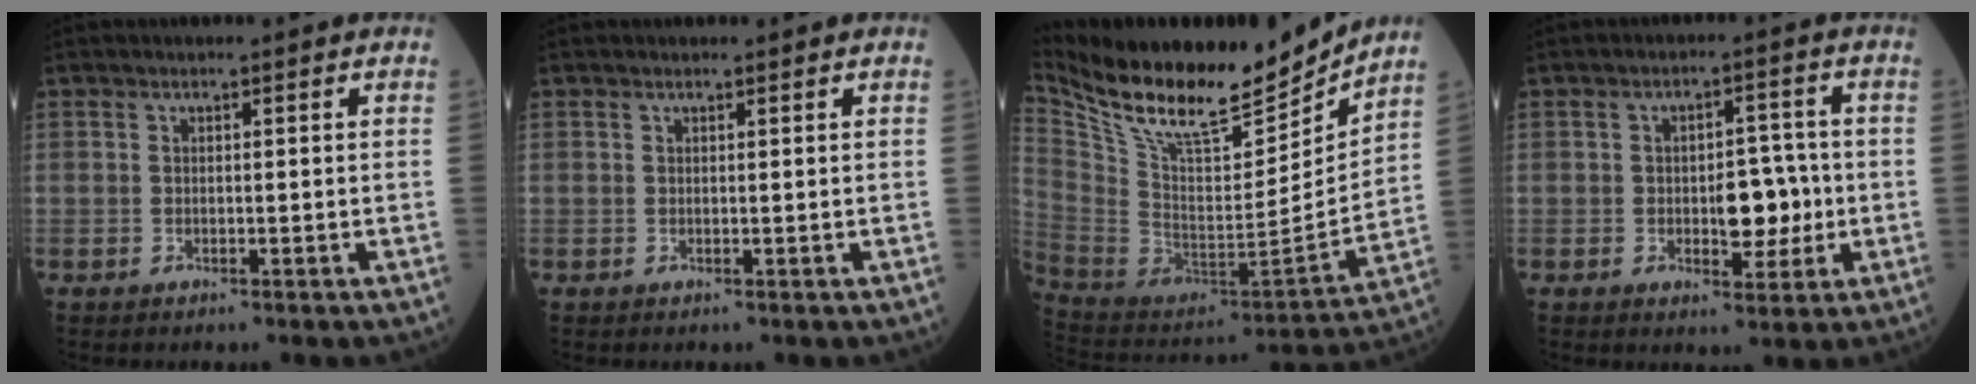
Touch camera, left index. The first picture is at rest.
{"total": 0.6, "force": [0.6, 0.0, 0.2], "torque": [-0.010, 0.000, 0.009]}
{"total": 23.2, "force": [19.8, 4.8, 11.2], "torque": [-0.213, -0.024, 0.336]}
{"total": 5.9, "force": [-0.8, 2.9, 5.0], "torque": [-0.069, 0.006, -0.007]}